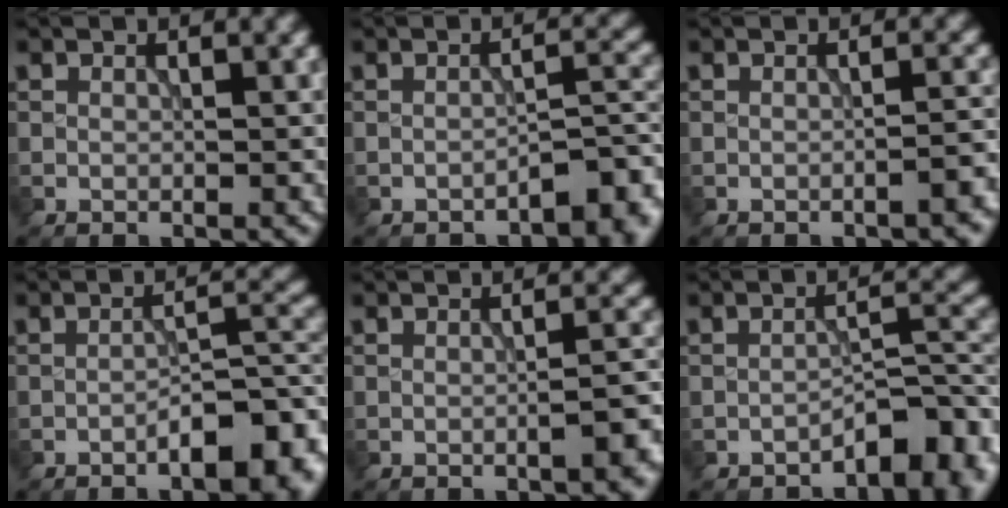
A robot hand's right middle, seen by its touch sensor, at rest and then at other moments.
{"total": 3.5, "force": [-2.4, 0.9, 2.4], "torque": [-0.031, 0.012, -0.039]}
{"total": 2.0, "force": [-1.2, 0.5, 1.5], "torque": [-0.014, 0.009, -0.021]}
{"total": 7.1, "force": [-3.5, 2.2, 5.8], "torque": [-0.075, 0.009, -0.049]}
{"total": 3.7, "force": [-1.4, 0.9, 3.3], "torque": [-0.038, 0.011, -0.026]}
{"total": 4.7, "force": [-3.1, 1.7, 3.1], "torque": [-0.035, 0.013, -0.049]}